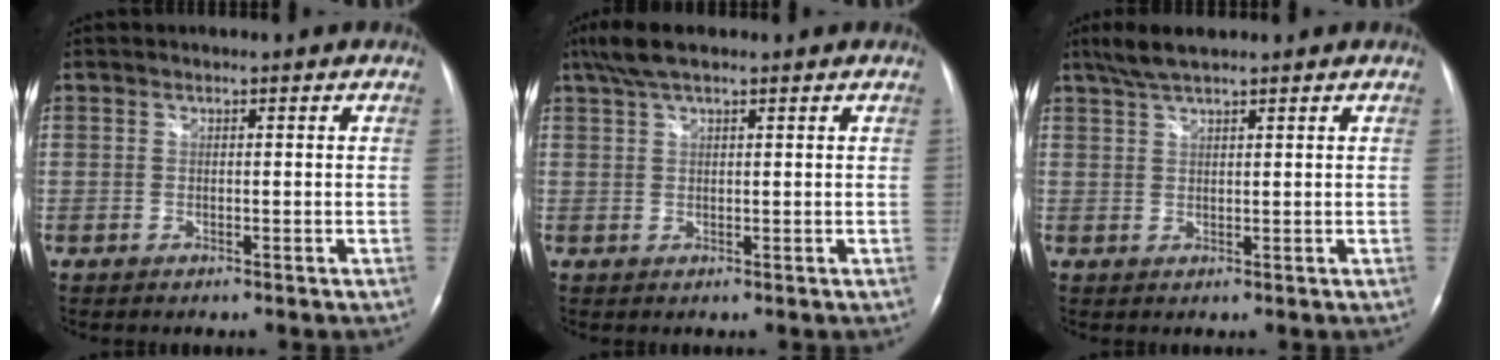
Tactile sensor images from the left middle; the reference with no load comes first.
{"total": 4.8, "force": [3.5, 1.0, 3.1], "torque": [-0.071, 0.023, 0.067]}
{"total": 4.2, "force": [3.4, 0.4, 2.4], "torque": [-0.057, 0.011, 0.067]}